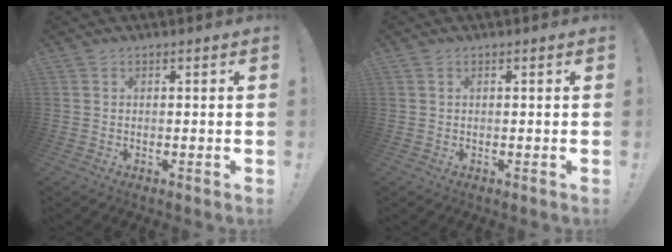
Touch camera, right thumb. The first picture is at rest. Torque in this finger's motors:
{"motor_torque": [-0.20, 0.08, 0.39, -0.21, -0.02]}